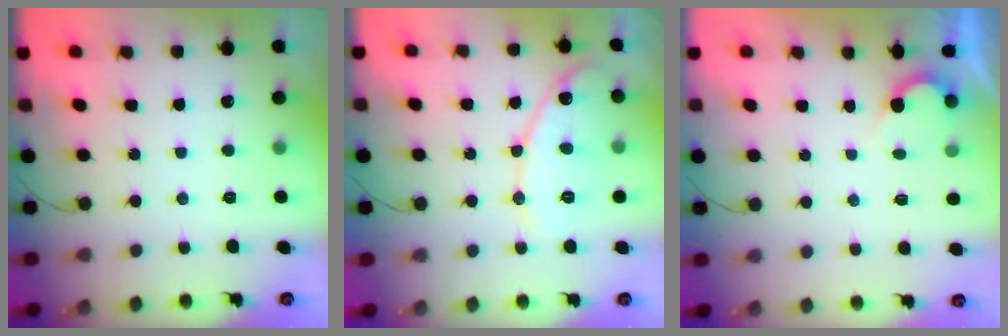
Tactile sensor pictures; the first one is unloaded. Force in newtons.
{"total": 11.6, "press": 11.6, "slide": 1.0}
{"total": 2.3, "press": 2.3, "slide": 0.1}